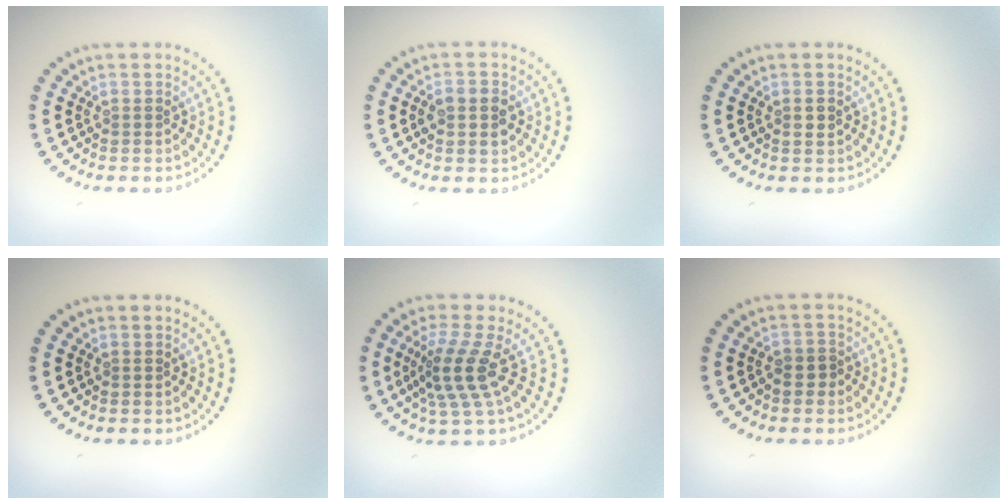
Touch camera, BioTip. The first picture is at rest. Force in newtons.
{"total": 2.7, "press": 2.7, "slide": 0.1}
{"total": 1.0, "press": 1.0, "slide": 0.2}
{"total": 0.0}
{"total": 4.0, "press": 2.9, "slide": 2.7}
{"total": 1.2, "press": 1.0, "slide": 0.7}